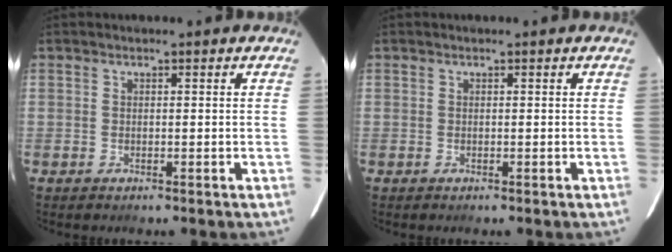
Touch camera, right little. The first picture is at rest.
{"total": 0.0}